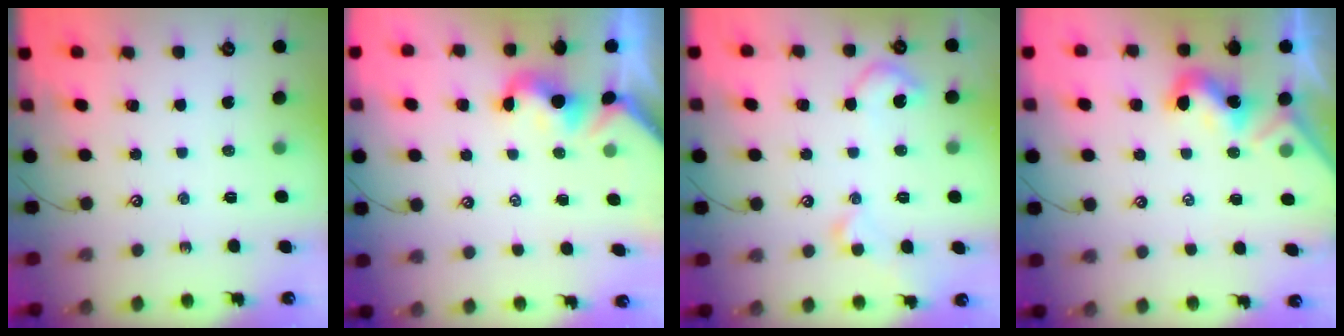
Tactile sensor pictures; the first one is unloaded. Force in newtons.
{"total": 1.6, "press": 1.5, "slide": 0.4}
{"total": 4.1, "press": 4.1, "slide": 0.6}
{"total": 1.8, "press": 1.7, "slide": 0.5}